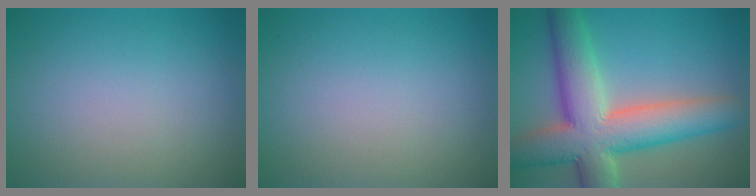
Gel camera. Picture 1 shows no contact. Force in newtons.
{"total": 0.0}
{"total": 10.9, "press": 10.9, "slide": 0.8}